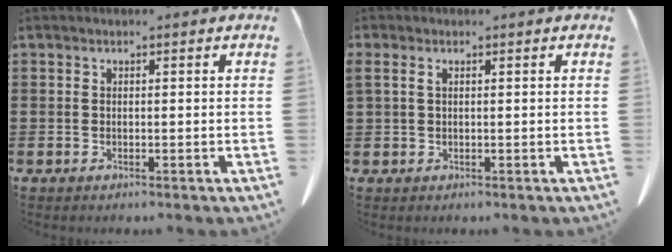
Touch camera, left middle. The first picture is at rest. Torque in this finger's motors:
{"motor_torque": [0.53, -0.21, 0.84, 0.21]}